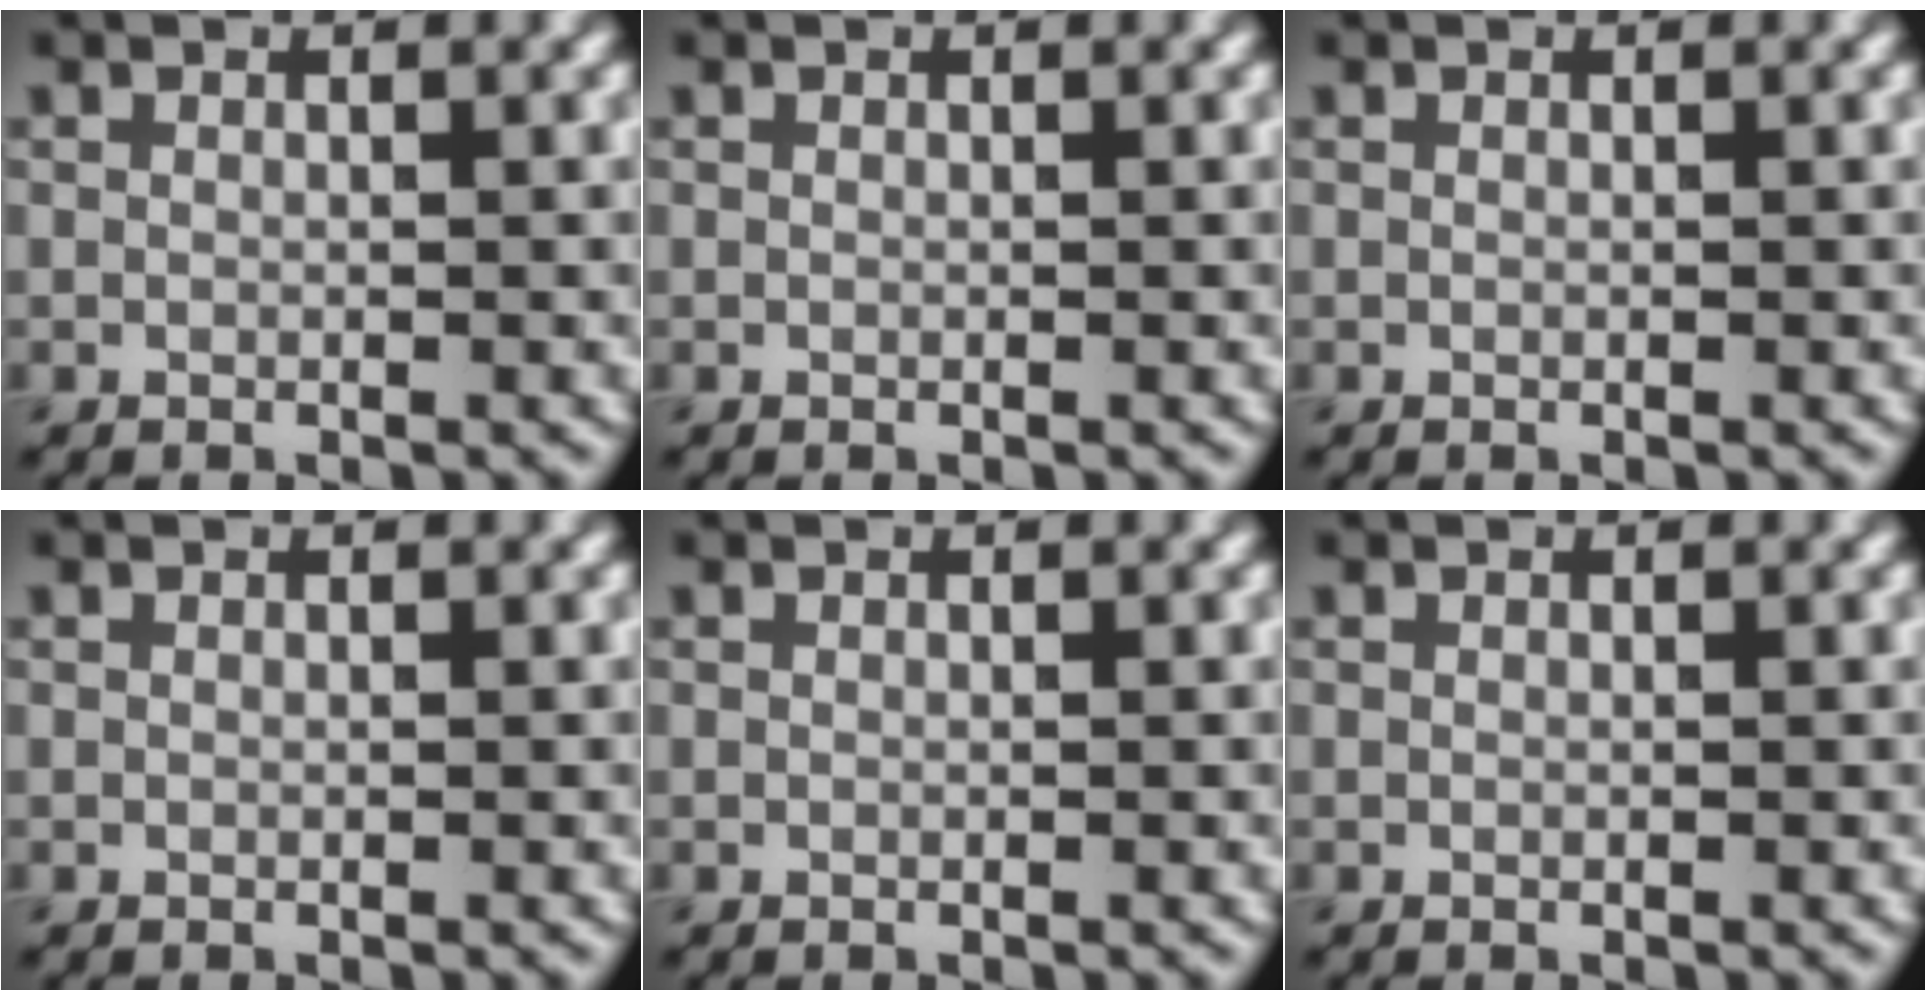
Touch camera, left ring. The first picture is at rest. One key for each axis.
{"total": 0.0}
{"total": 0.0}
{"total": 0.0}
{"total": 0.0}
{"total": 0.0}